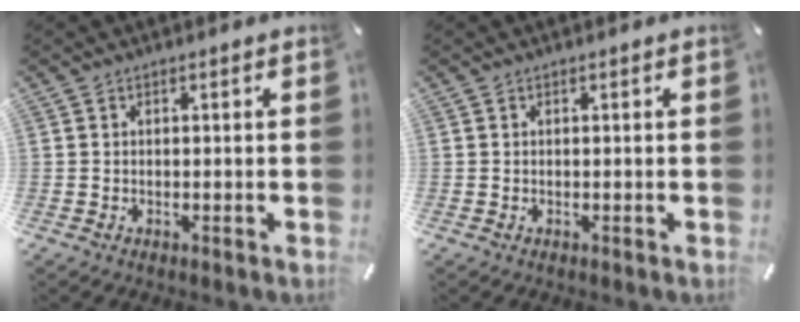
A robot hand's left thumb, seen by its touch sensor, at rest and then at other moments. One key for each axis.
{"total": 0.0}